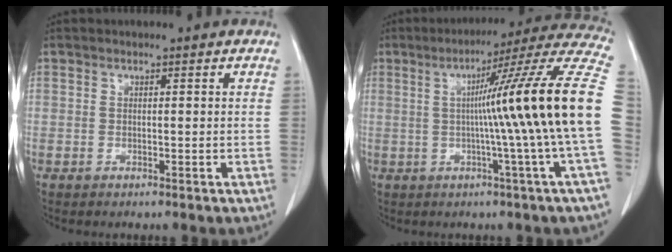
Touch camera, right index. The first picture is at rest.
{"total": 20.0, "force": [-0.3, -3.1, 19.7], "torque": [-0.235, 0.013, -0.022]}